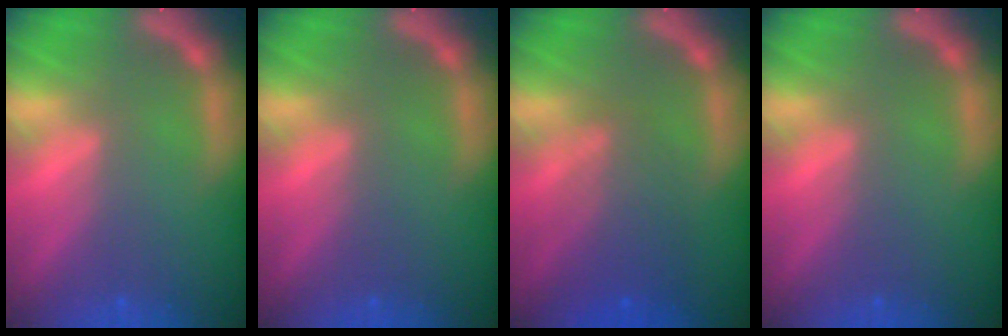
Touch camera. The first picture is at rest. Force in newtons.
{"total": 0.0}
{"total": 4.5}
{"total": 0.0}